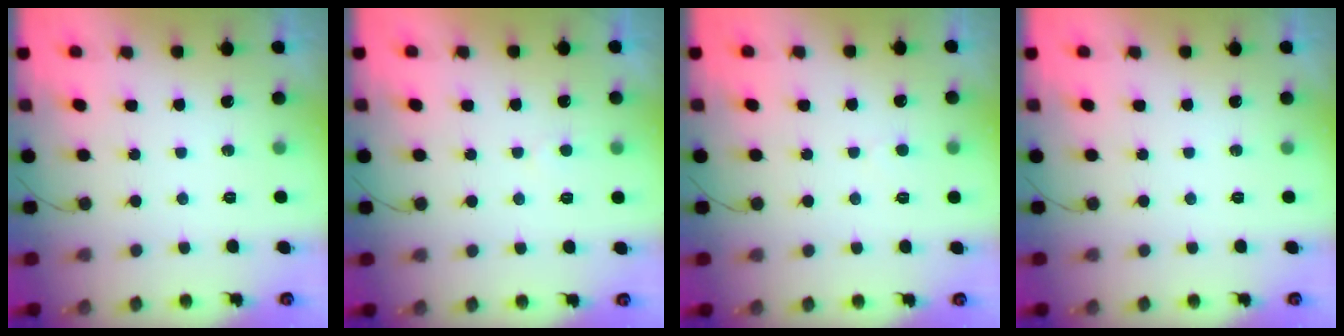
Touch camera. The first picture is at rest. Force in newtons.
{"total": 2.6, "press": 2.6, "slide": 0.4}
{"total": 2.9, "press": 2.9, "slide": 0.3}
{"total": 0.0}